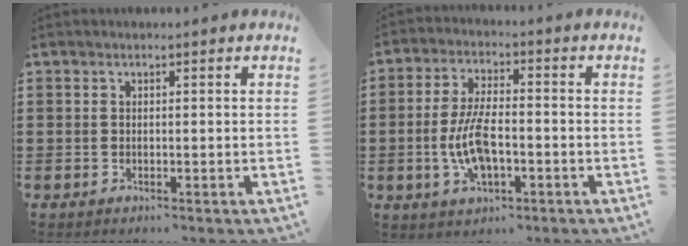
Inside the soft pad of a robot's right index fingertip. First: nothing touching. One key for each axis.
{"total": 8.3, "fx": -2.0, "fy": 3.6, "fz": 7.2, "tx": -0.163, "ty": -0.003, "tz": -0.043}